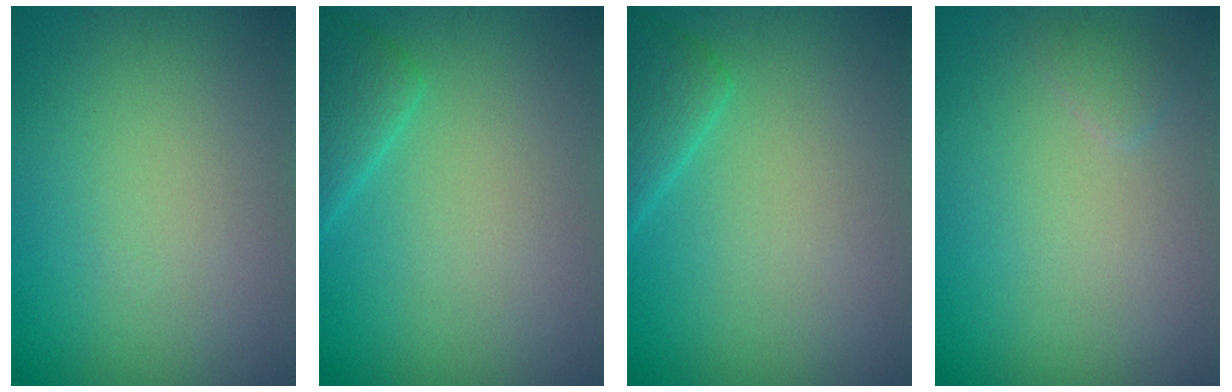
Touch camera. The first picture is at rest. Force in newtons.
{"total": 2.7, "press": 2.7, "slide": 0.2}
{"total": 2.7, "press": 2.7, "slide": 0.2}
{"total": 0.8, "press": 0.8, "slide": 0.1}